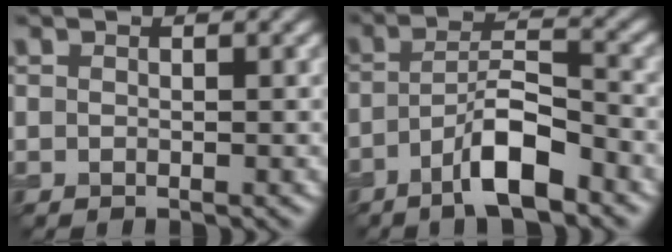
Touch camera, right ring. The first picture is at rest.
{"total": 5.8, "force": [-3.2, 1.4, 4.6], "torque": [-0.080, 0.015, -0.058]}